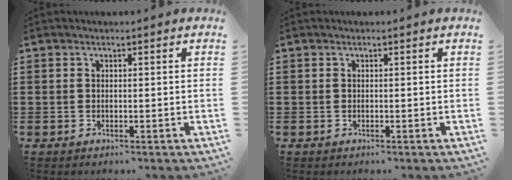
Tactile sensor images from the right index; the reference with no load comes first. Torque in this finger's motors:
{"motor_torque": [-0.16, 0.03, 0.00, 0.00]}